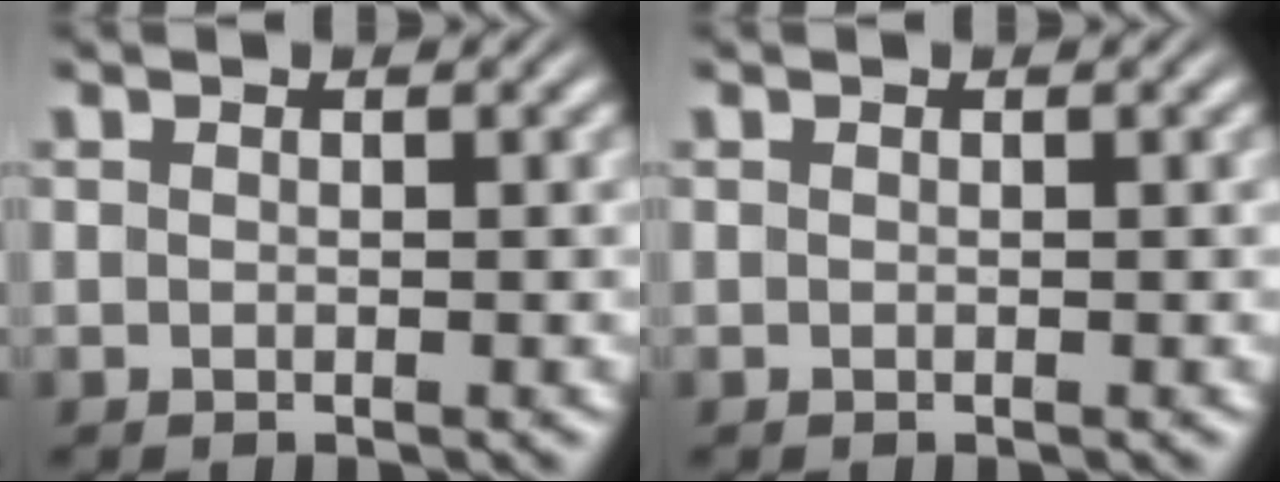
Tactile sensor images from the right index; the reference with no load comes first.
{"total": 0.0}